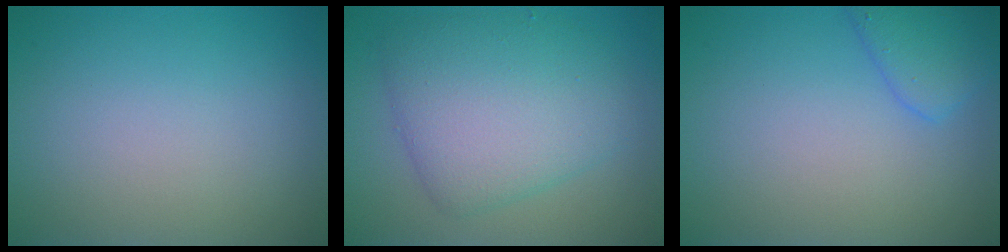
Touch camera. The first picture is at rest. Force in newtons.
{"total": 6.6, "press": 6.6, "slide": 0.2}
{"total": 2.7, "press": 2.7, "slide": 0.2}